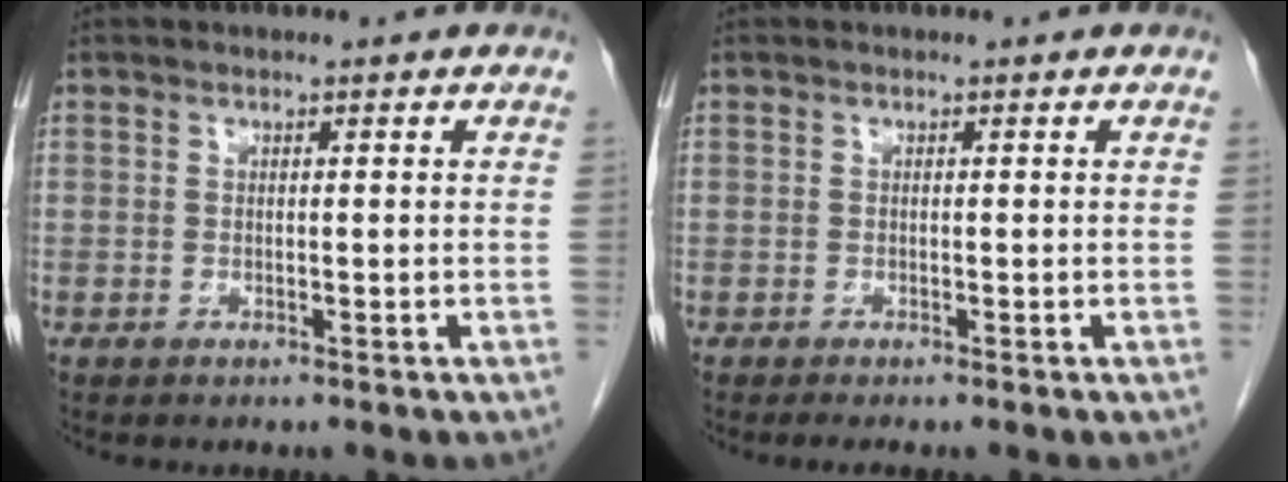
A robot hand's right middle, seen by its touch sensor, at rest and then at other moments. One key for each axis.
{"total": 1.0, "fx": -0.8, "fy": -0.1, "fz": 0.6, "tx": -0.008, "ty": -0.001, "tz": -0.010}